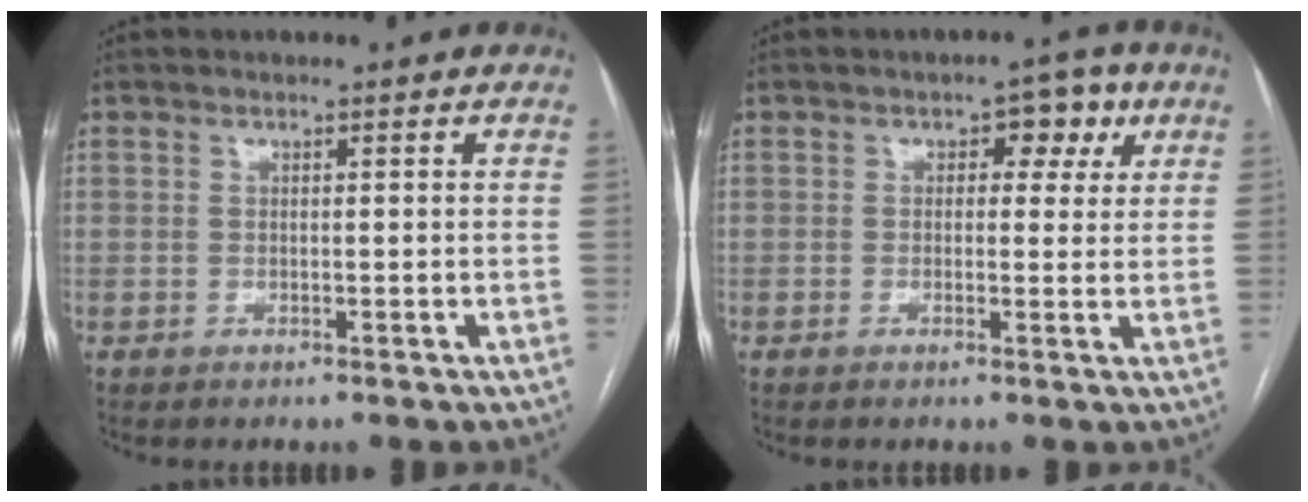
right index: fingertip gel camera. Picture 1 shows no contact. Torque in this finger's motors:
{"motor_torque": [0.63, 0.41, 0.25, 0.02]}